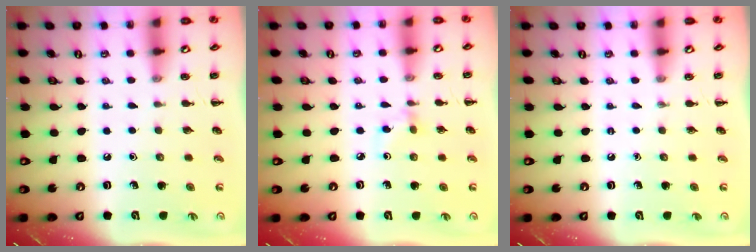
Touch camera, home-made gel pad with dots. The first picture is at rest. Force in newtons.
{"total": 2.5, "press": 2.4, "slide": 0.9}
{"total": 0.0}